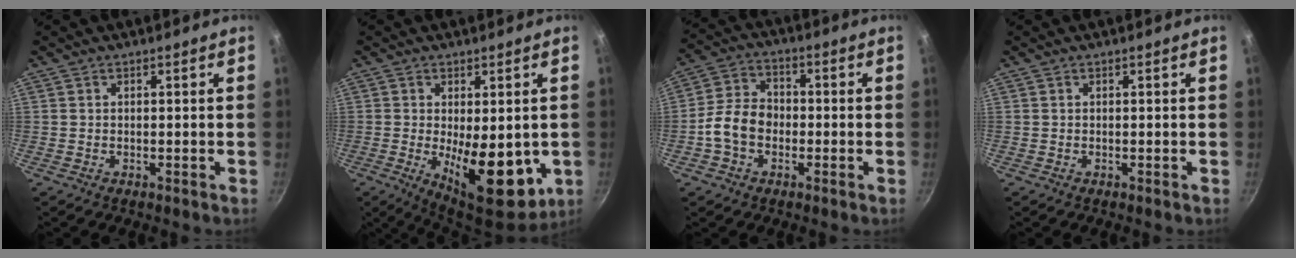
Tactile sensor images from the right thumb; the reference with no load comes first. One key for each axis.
{"total": 15.2, "fx": -2.4, "fy": 6.8, "fz": 13.4, "tx": -0.165, "ty": -0.019, "tz": -0.017}
{"total": 8.6, "fx": -2.1, "fy": 6.5, "fz": 5.2, "tx": -0.075, "ty": 0.028, "tz": -0.050}
{"total": 0.0}